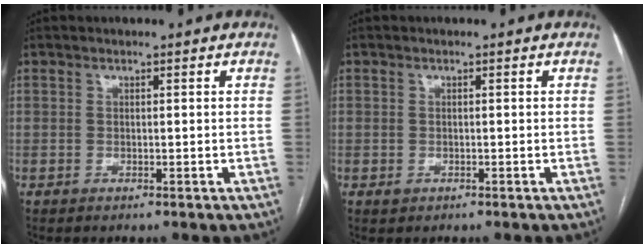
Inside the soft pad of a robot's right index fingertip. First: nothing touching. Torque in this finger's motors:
{"motor_torque": [-0.48, -0.08, -1.04, -0.21]}